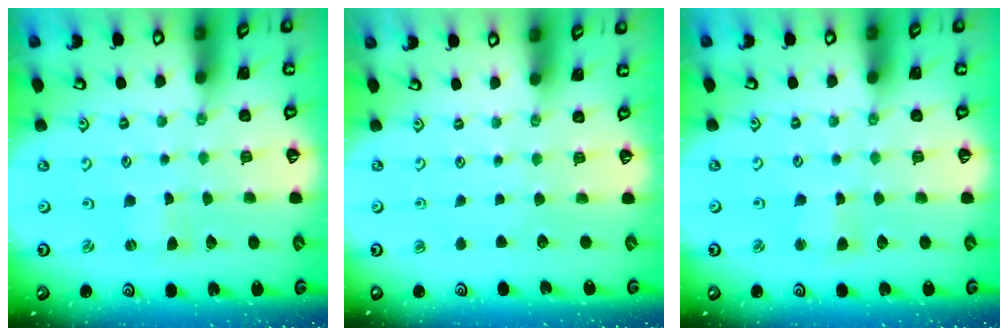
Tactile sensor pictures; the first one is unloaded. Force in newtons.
{"total": 0.0}
{"total": 3.0, "press": 2.9, "slide": 0.6}